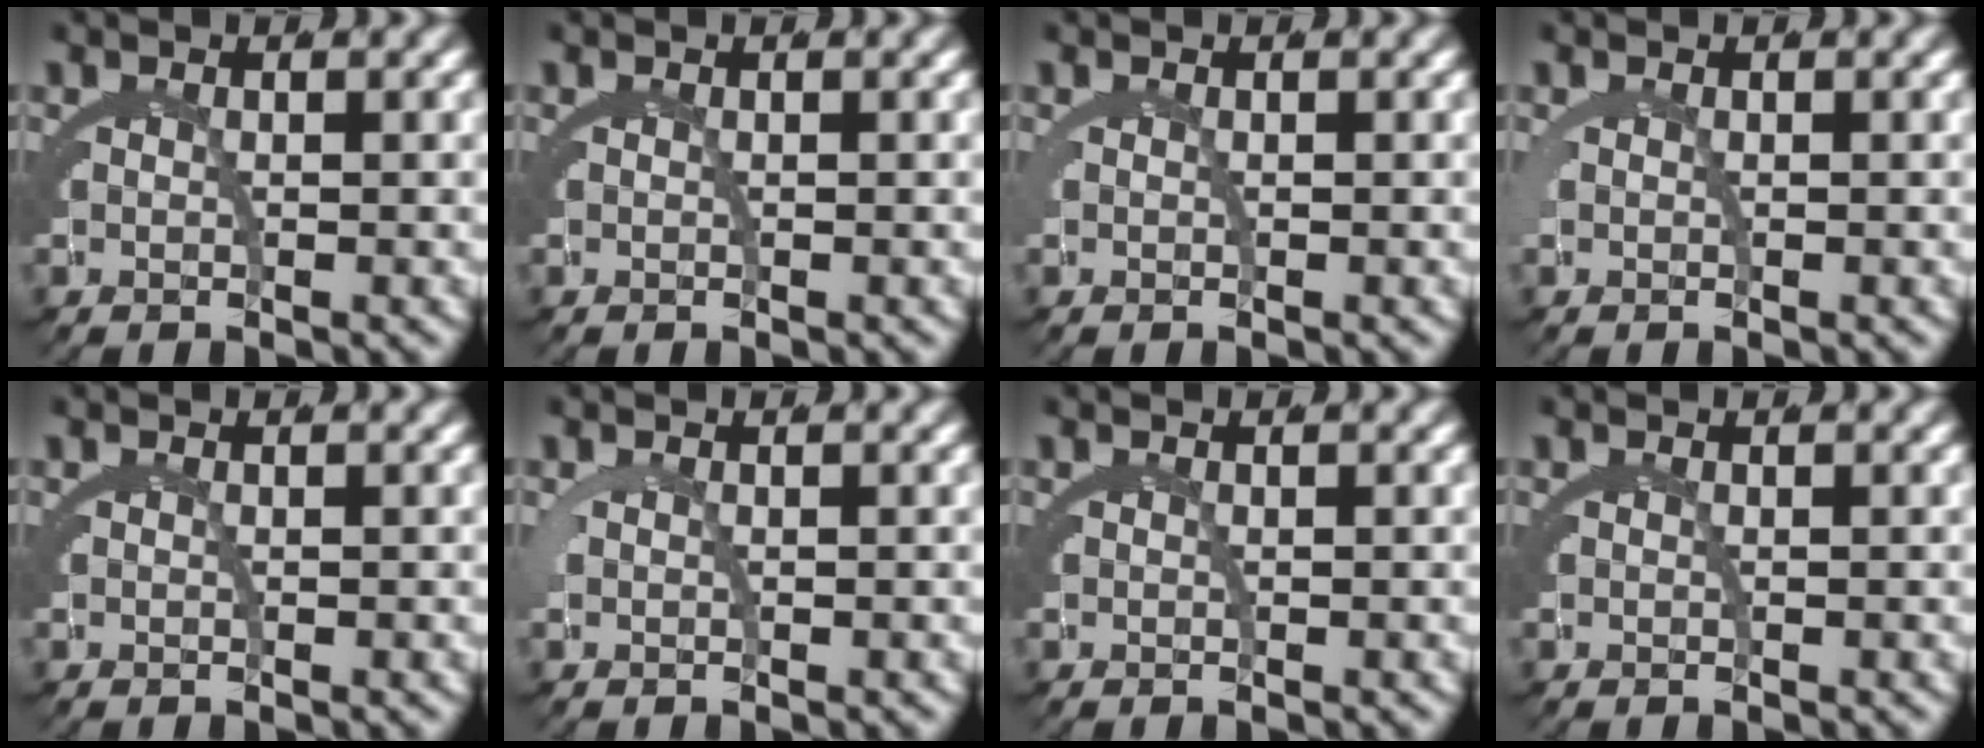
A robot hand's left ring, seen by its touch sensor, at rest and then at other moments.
{"total": 0.0}
{"total": 0.0}
{"total": 0.0}
{"total": 0.0}
{"total": 0.6, "force": [-0.1, -0.5, -0.2], "torque": [0.006, 0.004, -0.002]}
{"total": 0.0}
{"total": 0.0}